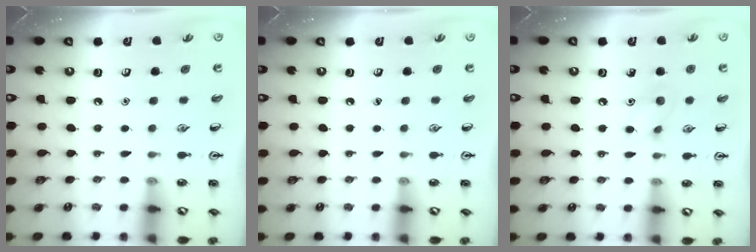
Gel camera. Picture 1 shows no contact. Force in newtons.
{"total": 0.0}
{"total": 5.9, "press": 5.6, "slide": 1.9}